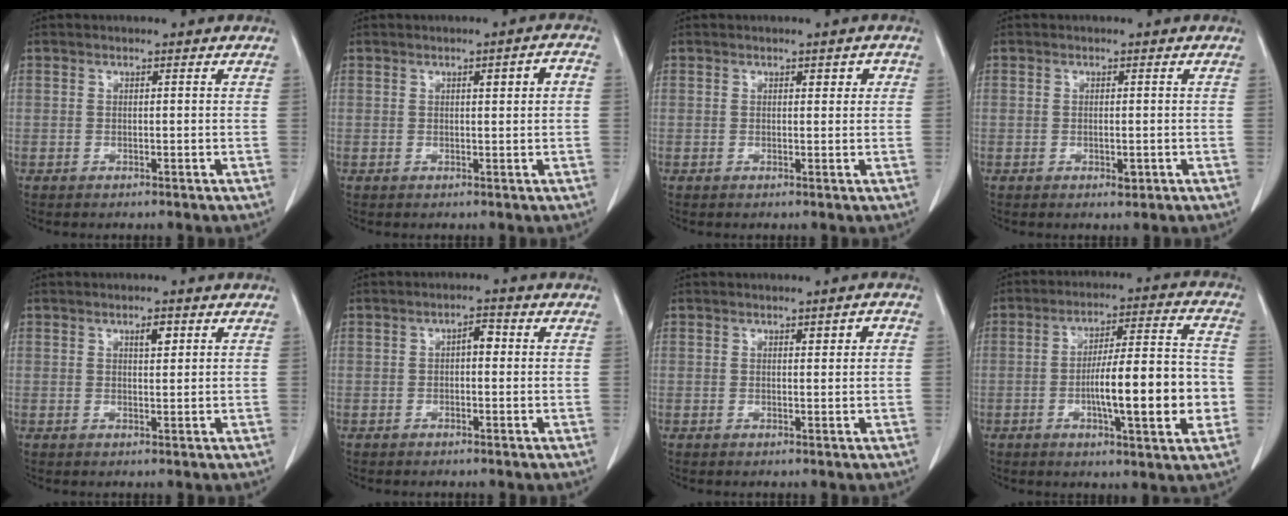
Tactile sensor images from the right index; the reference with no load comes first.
{"total": 2.8, "force": [0.5, 0.4, 2.7], "torque": [-0.037, 0.009, 0.008]}
{"total": 1.7, "force": [0.7, 0.9, 1.3], "torque": [-0.012, 0.005, 0.008]}
{"total": 1.4, "force": [-0.4, 0.7, 1.2], "torque": [-0.022, -0.002, 0.001]}
{"total": 2.0, "force": [0.9, 0.6, 1.6], "torque": [-0.028, -0.002, 0.015]}
{"total": 2.3, "force": [0.1, 1.0, 2.0], "torque": [-0.028, 0.008, -0.003]}
{"total": 1.8, "force": [0.6, 0.6, 1.6], "torque": [-0.022, 0.004, 0.010]}
{"total": 14.8, "force": [-3.0, 2.0, 14.3], "torque": [-0.226, 0.012, -0.042]}